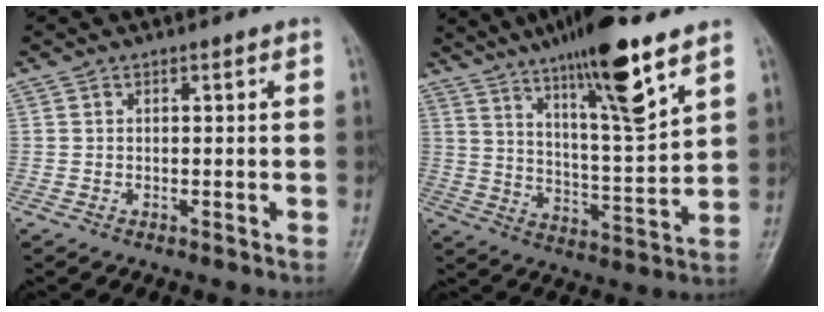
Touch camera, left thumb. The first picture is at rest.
{"total": 17.2, "force": [11.1, 2.4, 13.0], "torque": [-0.206, -0.057, 0.189]}